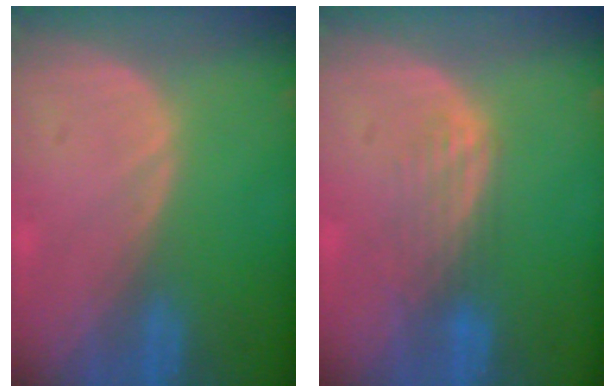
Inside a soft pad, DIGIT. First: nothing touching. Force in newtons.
{"total": 3.7, "press": 3.1, "slide": 2.0}